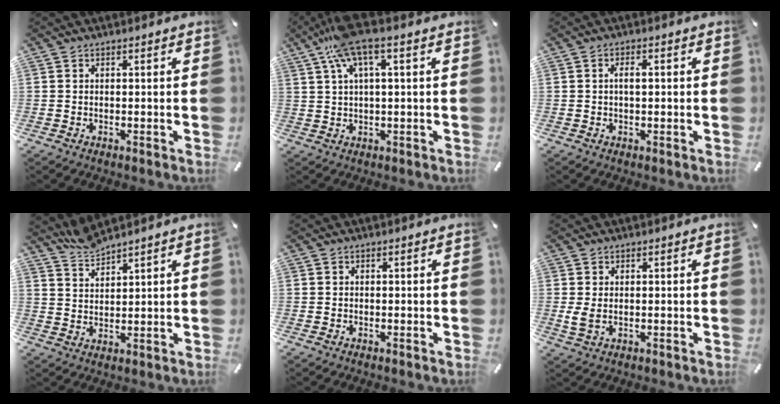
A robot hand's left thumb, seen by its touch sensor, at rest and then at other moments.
{"total": 9.3, "force": [4.8, 2.0, 7.7], "torque": [-0.163, -0.003, 0.086]}
{"total": 2.6, "force": [0.2, 1.2, 2.3], "torque": [-0.038, 0.000, 0.001]}
{"total": 4.9, "force": [4.8, 0.6, 0.6], "torque": [-0.025, -0.030, 0.094]}
{"total": 0.0}
{"total": 2.6, "force": [0.3, 1.6, 2.1], "torque": [-0.048, -0.009, 0.001]}